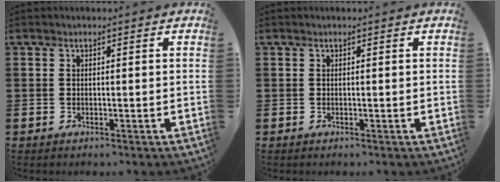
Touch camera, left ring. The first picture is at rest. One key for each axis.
{"total": 0.0}